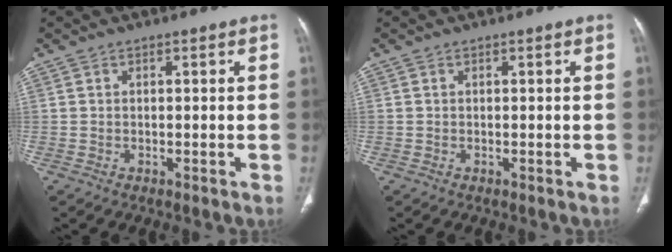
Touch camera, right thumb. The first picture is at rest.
{"total": 0.0}